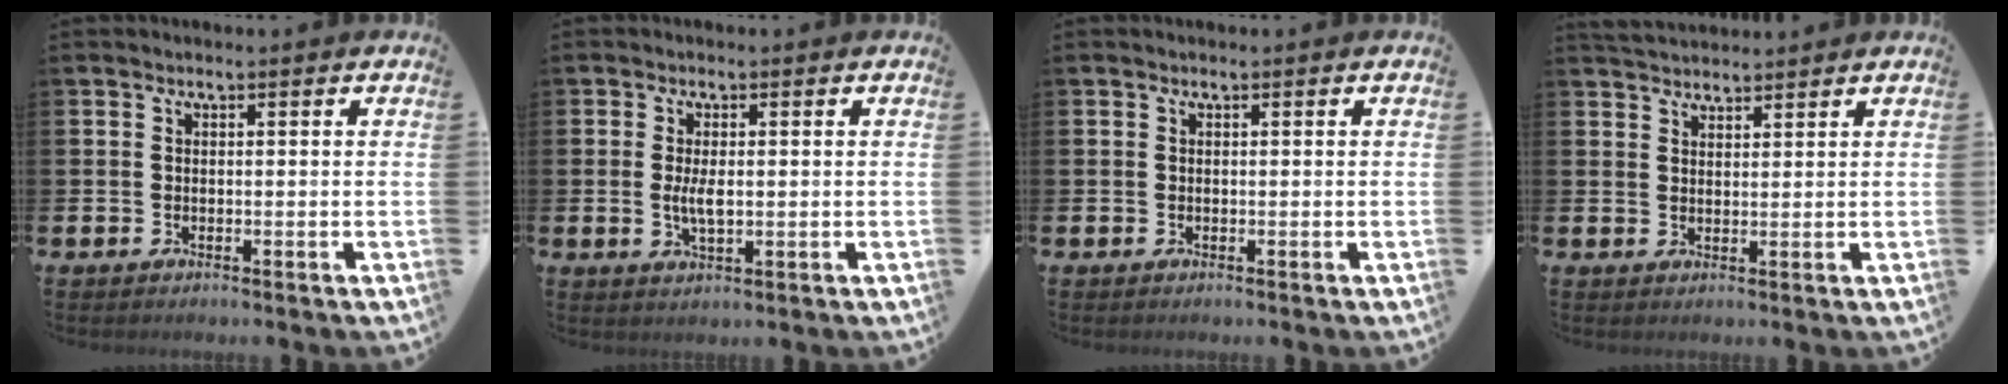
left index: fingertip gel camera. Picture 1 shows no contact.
{"total": 3.0, "force": [0.1, 1.2, 2.8], "torque": [-0.048, -0.001, 0.000]}
{"total": 0.0}
{"total": 3.0, "force": [3.0, 0.5, 0.0], "torque": [0.005, -0.016, 0.054]}